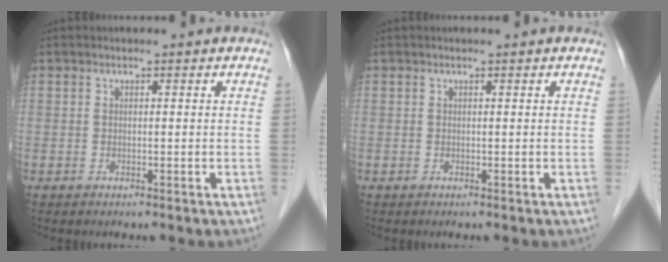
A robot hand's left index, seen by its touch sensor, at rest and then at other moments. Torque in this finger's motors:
{"motor_torque": [0.17, 0.08, -0.01, -0.01]}